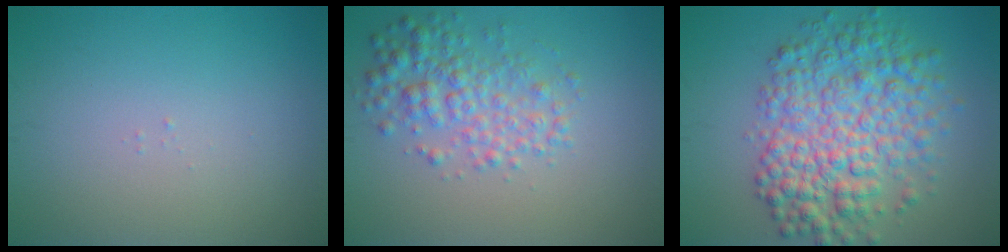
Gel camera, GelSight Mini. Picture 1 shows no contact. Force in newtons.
{"total": 3.9, "press": 3.9, "slide": 0.0}
{"total": 8.1, "press": 8.1, "slide": 0.1}